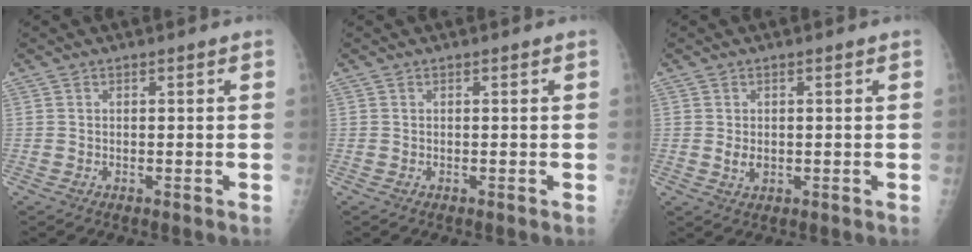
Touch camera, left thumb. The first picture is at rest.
{"total": 0.0}
{"total": 2.2, "force": [0.0, 1.5, 1.6], "torque": [-0.023, -0.004, 0.006]}